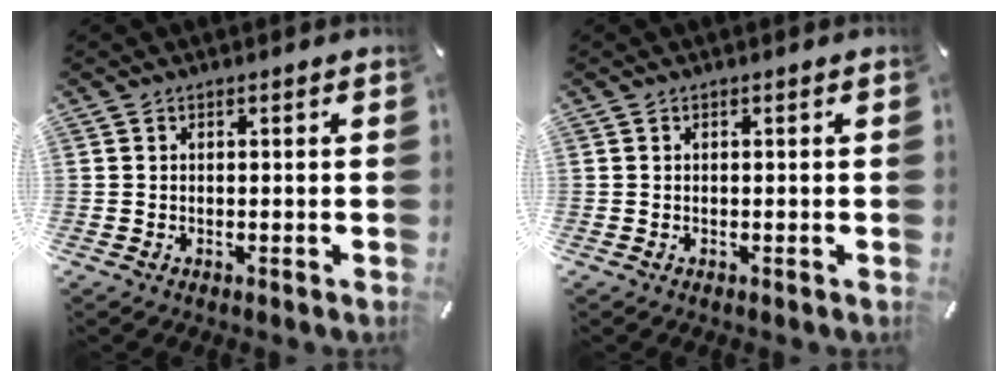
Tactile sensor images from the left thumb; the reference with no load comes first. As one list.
[{"total": 0.0}]